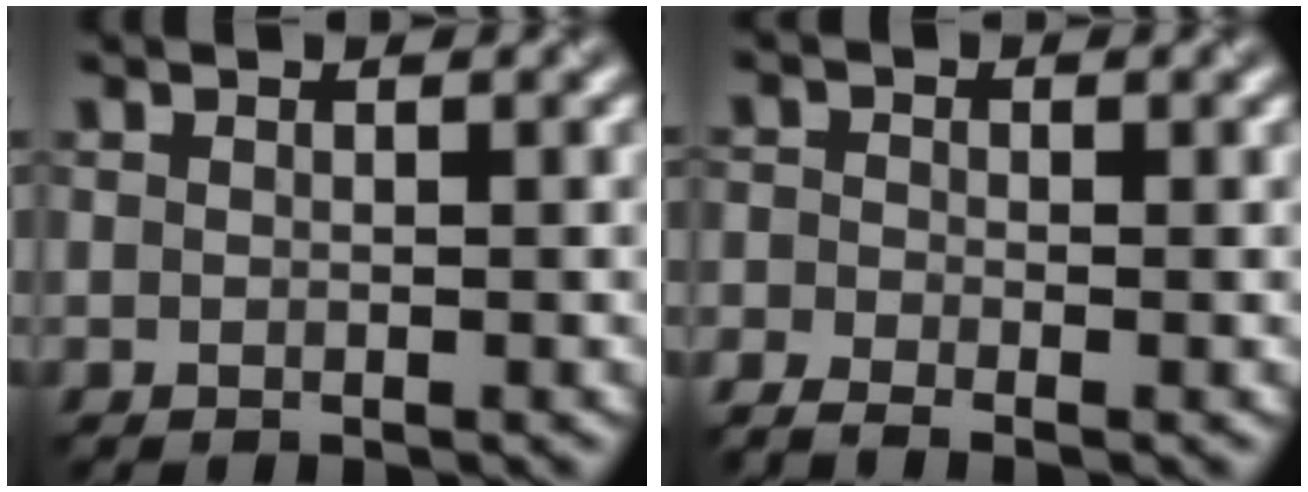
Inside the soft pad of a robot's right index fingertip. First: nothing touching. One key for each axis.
{"total": 3.1, "fx": -2.4, "fy": 0.9, "fz": 1.6, "tx": -0.037, "ty": -0.012, "tz": -0.046}